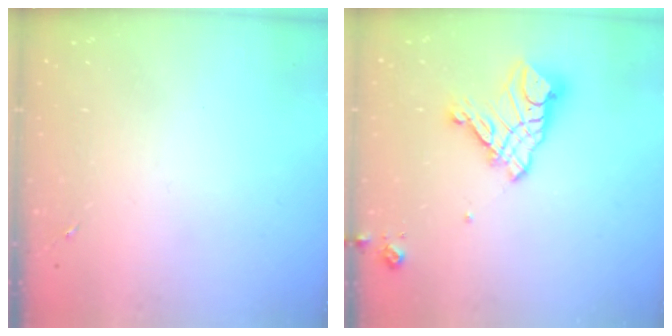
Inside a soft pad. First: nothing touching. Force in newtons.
{"total": 14.4, "press": 14.3, "slide": 1.5}